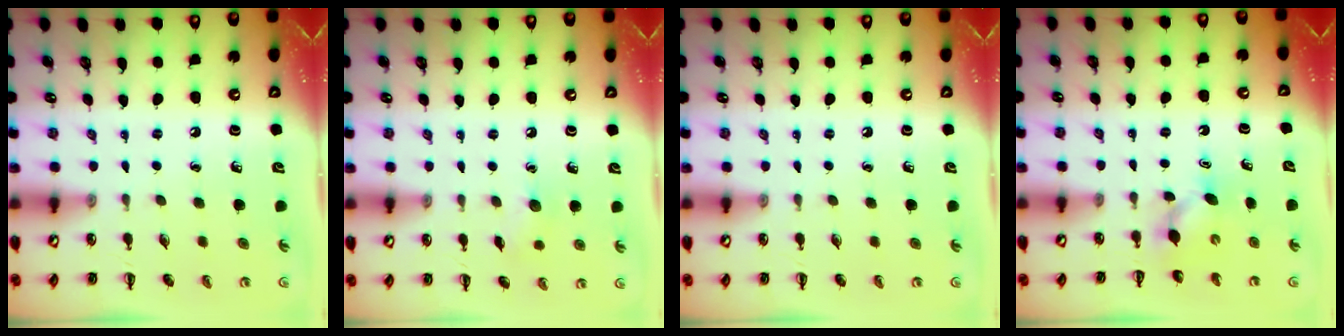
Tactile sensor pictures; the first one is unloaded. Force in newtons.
{"total": 6.5, "press": 6.4, "slide": 1.4}
{"total": 0.0}
{"total": 3.8, "press": 3.6, "slide": 1.2}